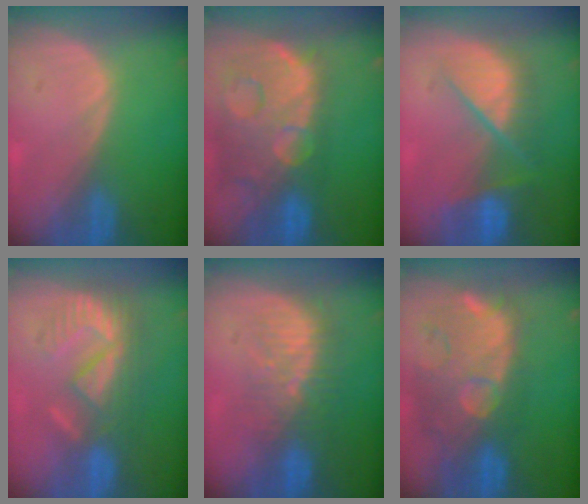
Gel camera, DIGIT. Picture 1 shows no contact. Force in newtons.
{"total": 14.5, "press": 11.7, "slide": 8.5}
{"total": 9.1, "press": 8.0, "slide": 4.3}
{"total": 9.5, "press": 8.1, "slide": 5.0}
{"total": 8.4, "press": 7.8, "slide": 3.0}
{"total": 12.5, "press": 11.2, "slide": 5.4}